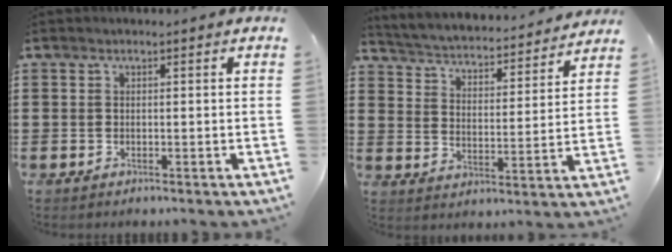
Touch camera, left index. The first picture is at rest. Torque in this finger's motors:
{"motor_torque": [-0.04, -0.54, 0.39, 0.10]}